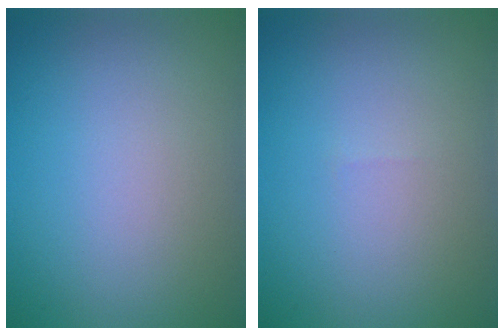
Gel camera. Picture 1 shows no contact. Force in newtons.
{"total": 0.0}